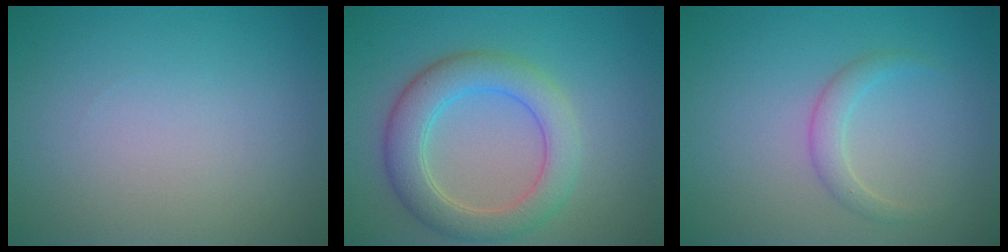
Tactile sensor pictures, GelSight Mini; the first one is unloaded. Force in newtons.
{"total": 5.2, "press": 5.2, "slide": 0.1}
{"total": 1.7, "press": 1.7, "slide": 0.1}